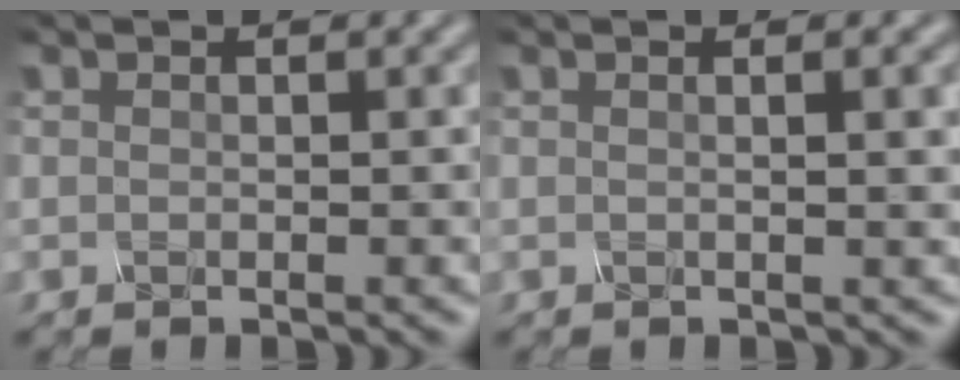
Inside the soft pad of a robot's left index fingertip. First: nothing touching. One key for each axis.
{"total": 3.5, "fx": 0.6, "fy": 1.4, "fz": 3.2, "tx": -0.022, "ty": 0.010, "tz": -0.011}